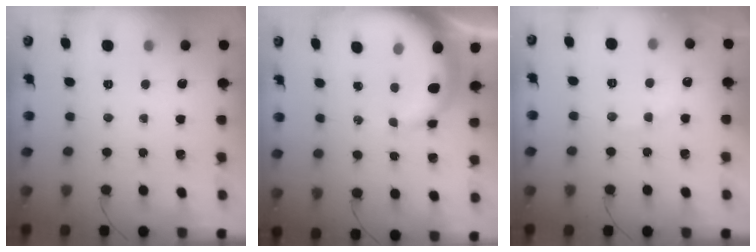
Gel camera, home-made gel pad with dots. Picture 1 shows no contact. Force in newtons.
{"total": 9.1, "press": 9.0, "slide": 1.7}
{"total": 8.3, "press": 8.2, "slide": 1.6}